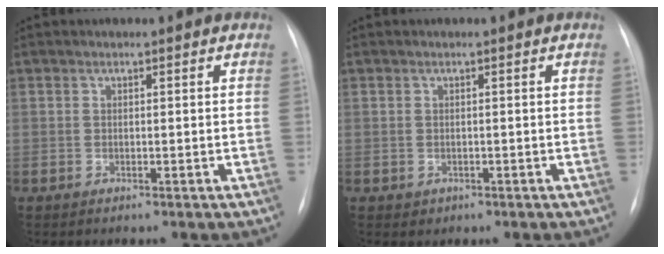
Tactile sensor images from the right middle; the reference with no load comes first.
{"total": 0.8, "force": [-0.2, 0.7, 0.1], "torque": [-0.003, 0.000, 0.001]}